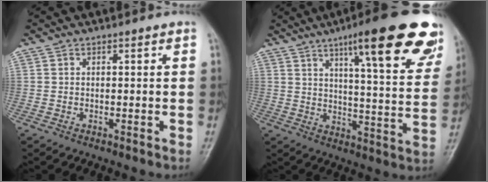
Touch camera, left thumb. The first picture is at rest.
{"total": 23.6, "force": [14.3, 4.9, 18.2], "torque": [-0.218, -0.045, 0.190]}